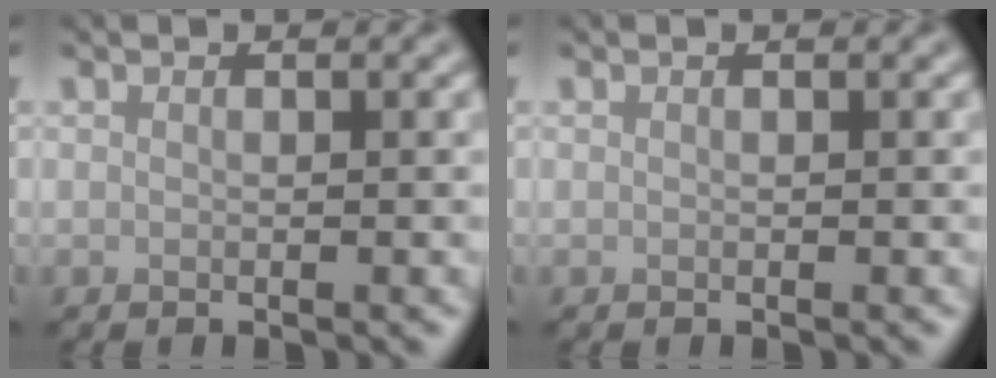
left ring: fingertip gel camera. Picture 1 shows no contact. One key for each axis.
{"total": 0.0}